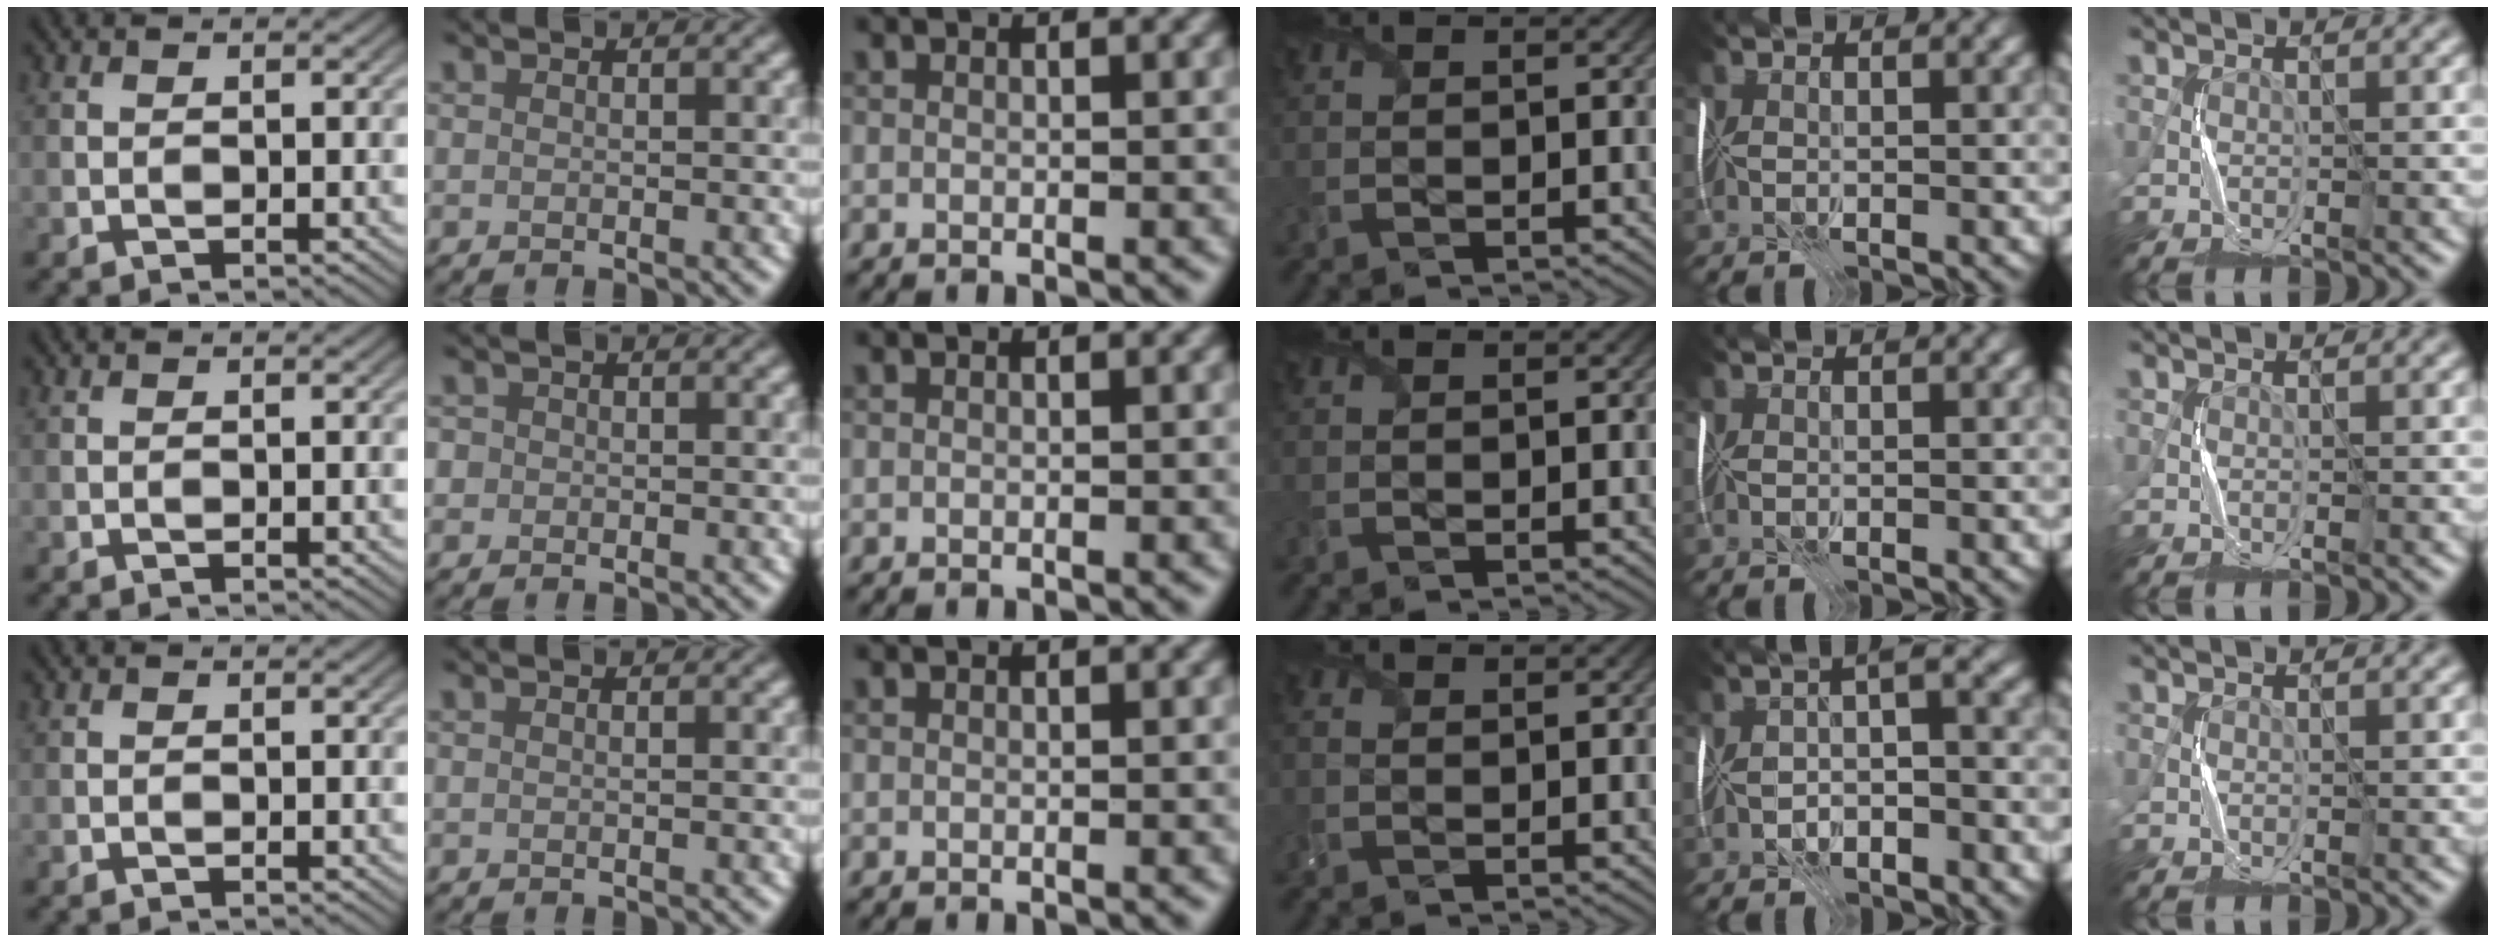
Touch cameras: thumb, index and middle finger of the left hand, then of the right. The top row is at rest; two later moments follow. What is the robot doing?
{"motion": "fold", "object": "plastic wrap"}